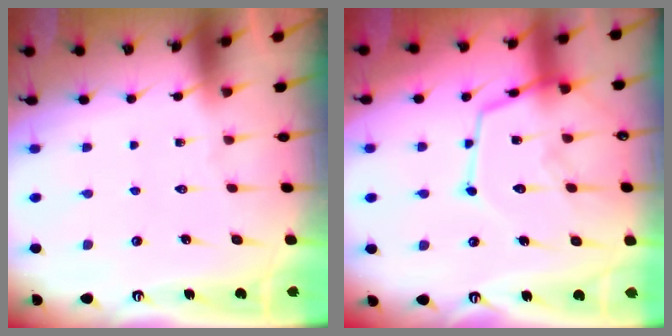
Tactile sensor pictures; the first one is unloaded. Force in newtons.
{"total": 15.5, "press": 15.5, "slide": 1.3}